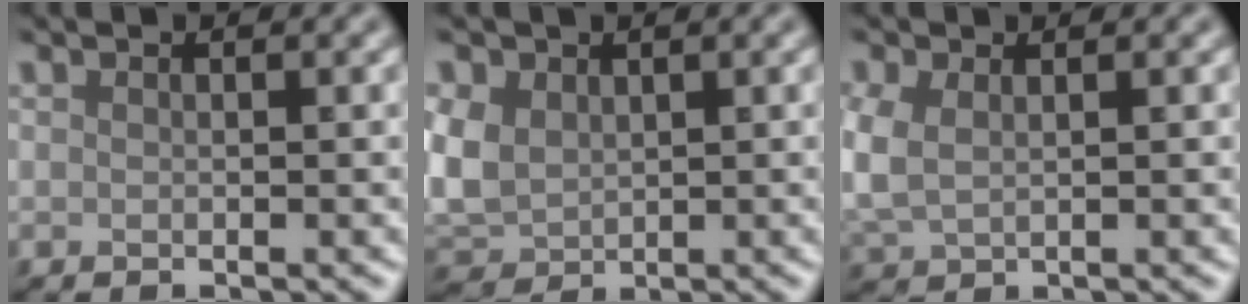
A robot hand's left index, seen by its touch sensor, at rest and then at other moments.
{"total": 3.9, "force": [0.8, 3.0, 2.4], "torque": [-0.083, 0.001, 0.021]}
{"total": 3.3, "force": [0.4, 2.2, 2.4], "torque": [-0.080, -0.005, 0.017]}